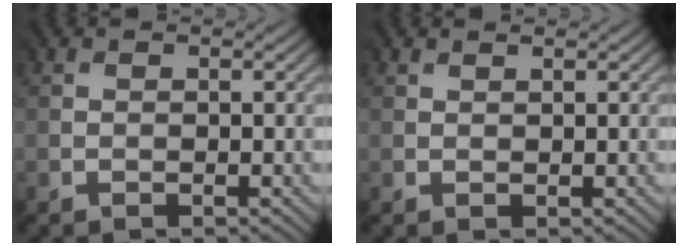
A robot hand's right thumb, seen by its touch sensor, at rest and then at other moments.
{"total": 0.7, "force": [0.7, 0.1, 0.1], "torque": [-0.005, 0.001, 0.016]}